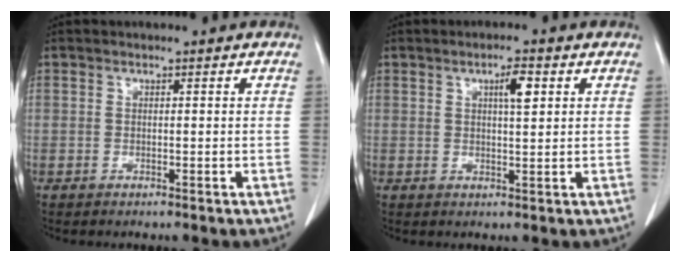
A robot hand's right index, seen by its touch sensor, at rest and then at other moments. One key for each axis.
{"total": 3.5, "fx": 1.4, "fy": 0.6, "fz": 3.2, "tx": -0.056, "ty": 0.000, "tz": 0.022}